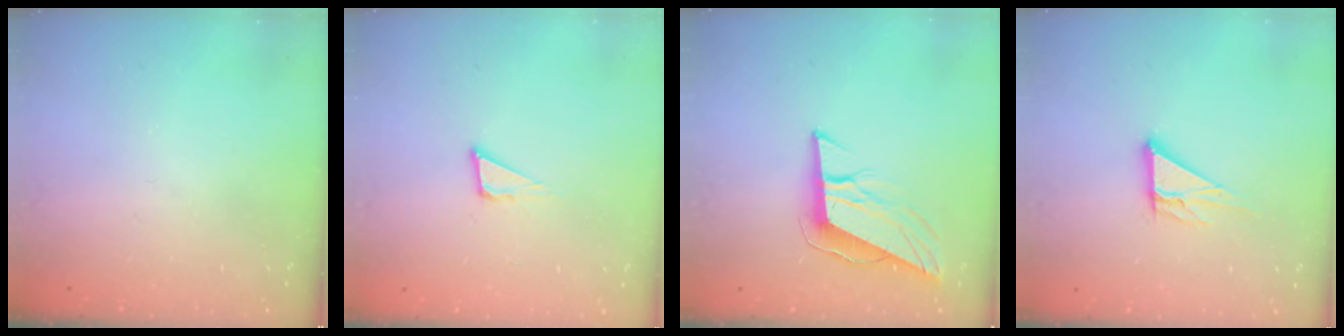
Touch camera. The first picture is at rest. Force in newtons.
{"total": 3.2, "press": 3.1, "slide": 0.8}
{"total": 10.5, "press": 10.3, "slide": 1.7}
{"total": 7.0, "press": 7.0, "slide": 0.5}